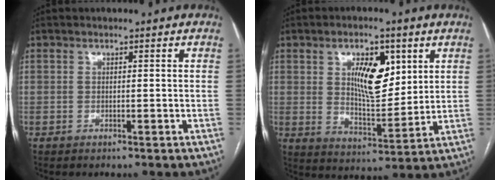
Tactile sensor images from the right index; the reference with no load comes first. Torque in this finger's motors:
{"motor_torque": [0.38, 0.12, 0.28, 0.14]}